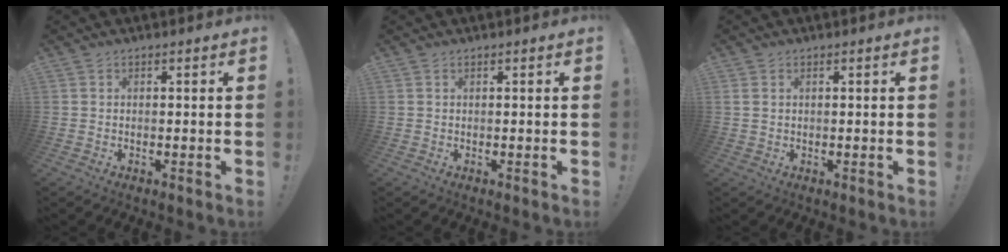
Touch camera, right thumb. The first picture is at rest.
{"total": 0.0}
{"total": 1.3, "force": [0.5, 1.0, 0.7], "torque": [-0.021, 0.006, 0.011]}